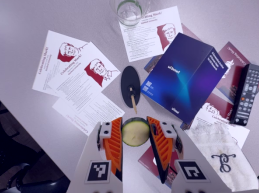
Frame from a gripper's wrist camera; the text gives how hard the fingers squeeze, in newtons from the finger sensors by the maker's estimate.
{"total": 13.0, "left": 14.0, "right": 12.0}